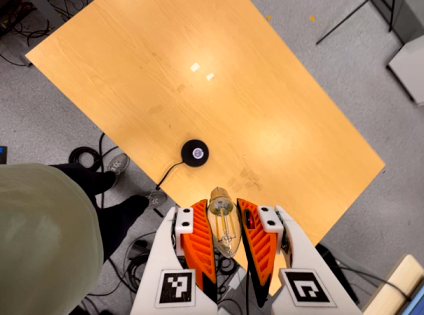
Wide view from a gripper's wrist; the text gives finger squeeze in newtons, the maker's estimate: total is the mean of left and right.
{"total": 20.3, "left": 22.5, "right": 18.1}